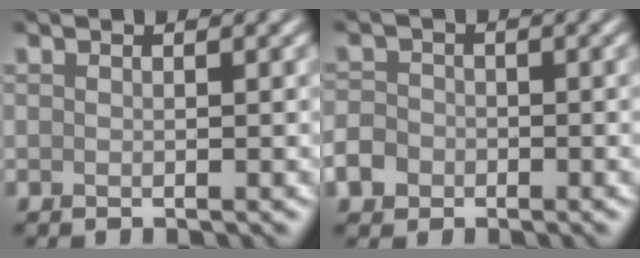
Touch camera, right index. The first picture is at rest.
{"total": 2.6, "force": [-1.2, 2.1, 0.9], "torque": [-0.018, -0.001, -0.028]}